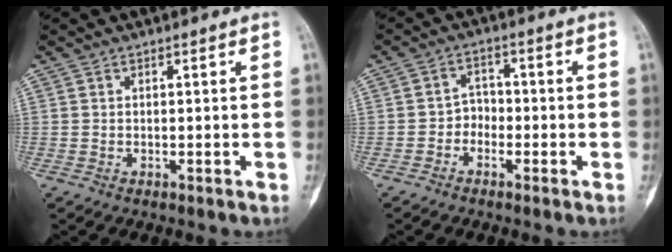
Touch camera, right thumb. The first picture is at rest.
{"total": 3.2, "force": [-1.5, 2.5, 1.2], "torque": [0.004, 0.019, -0.038]}